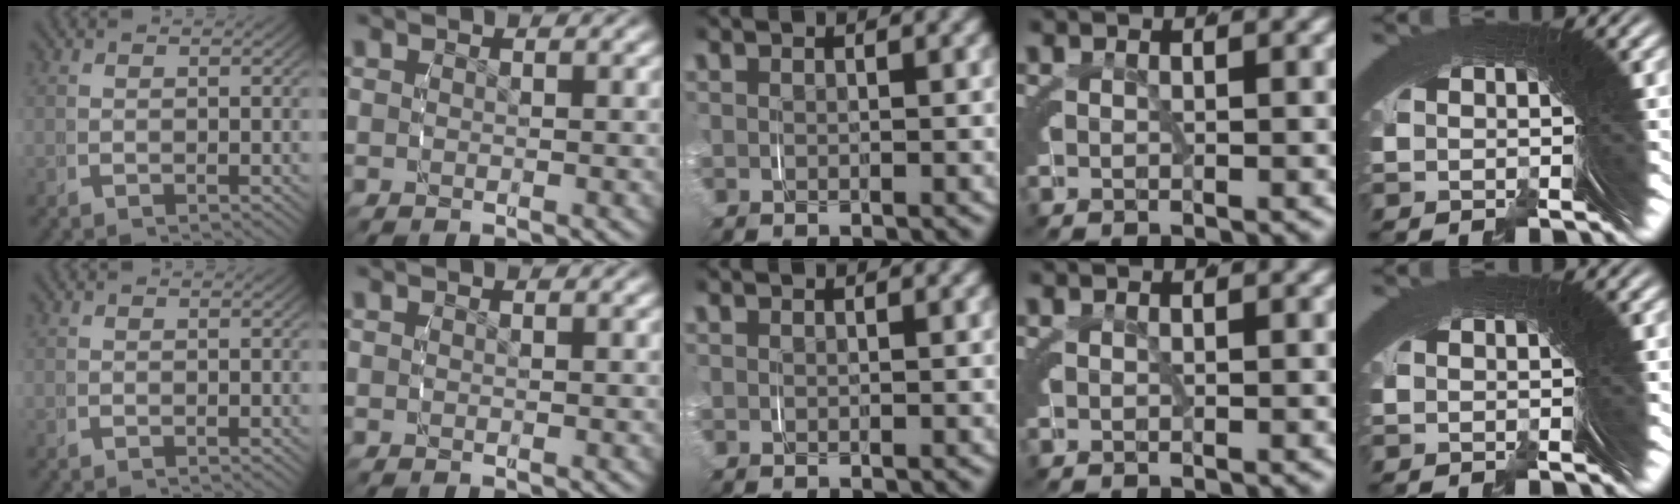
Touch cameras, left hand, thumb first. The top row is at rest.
{}